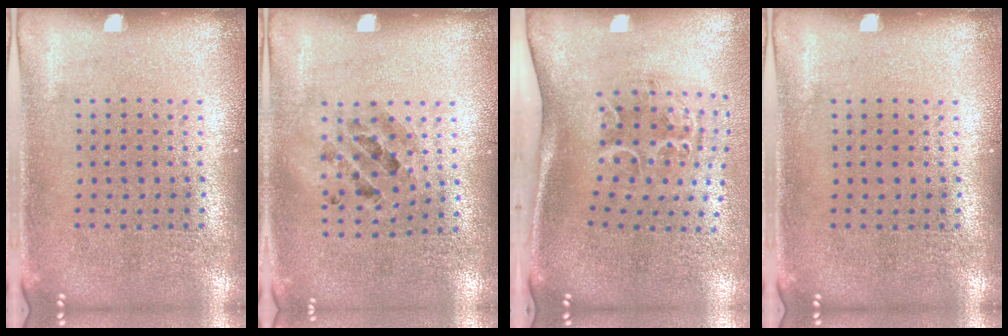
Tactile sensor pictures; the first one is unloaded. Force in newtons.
{"total": 0.9, "press": 0.9, "slide": 0.1}
{"total": 1.6, "press": 1.3, "slide": 1.0}
{"total": 0.0}